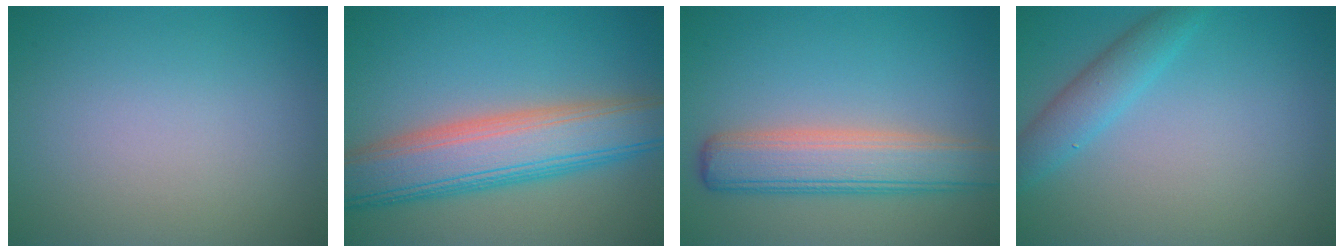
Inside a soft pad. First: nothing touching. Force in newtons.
{"total": 8.6, "press": 8.6, "slide": 0.3}
{"total": 5.8, "press": 5.8, "slide": 0.5}
{"total": 2.9, "press": 2.9, "slide": 0.2}